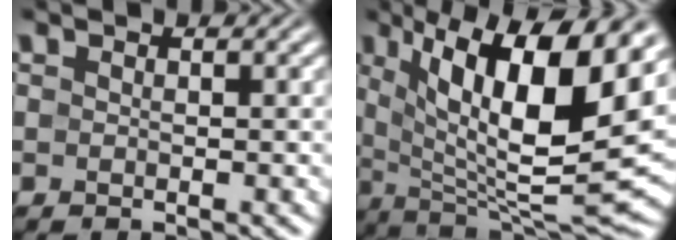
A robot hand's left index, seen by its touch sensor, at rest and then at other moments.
{"total": 13.8, "force": [5.0, 4.5, 12.0], "torque": [-0.195, -0.007, 0.093]}